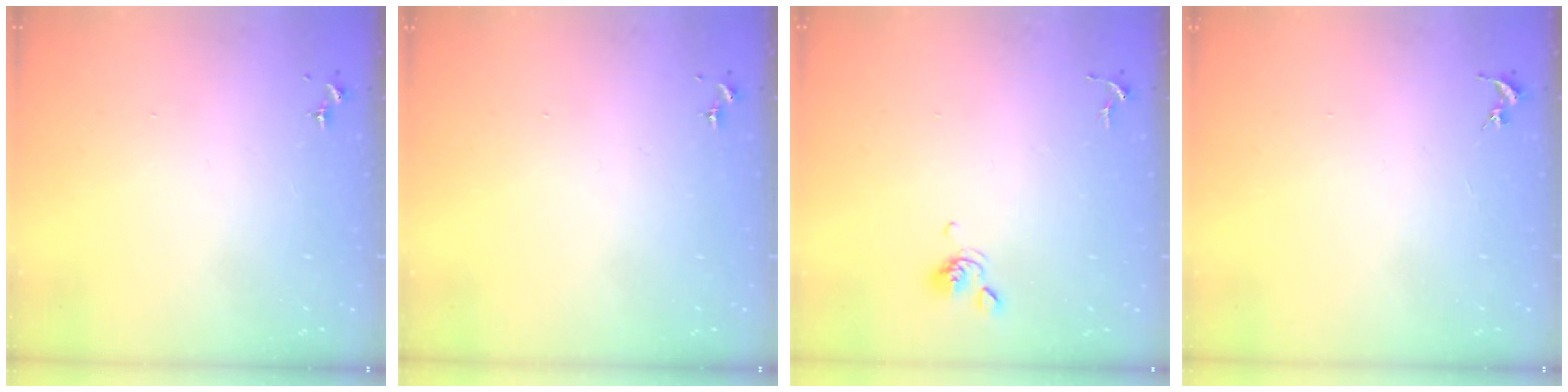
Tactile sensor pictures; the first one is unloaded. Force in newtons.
{"total": 0.0}
{"total": 6.0, "press": 5.9, "slide": 1.2}
{"total": 0.0}